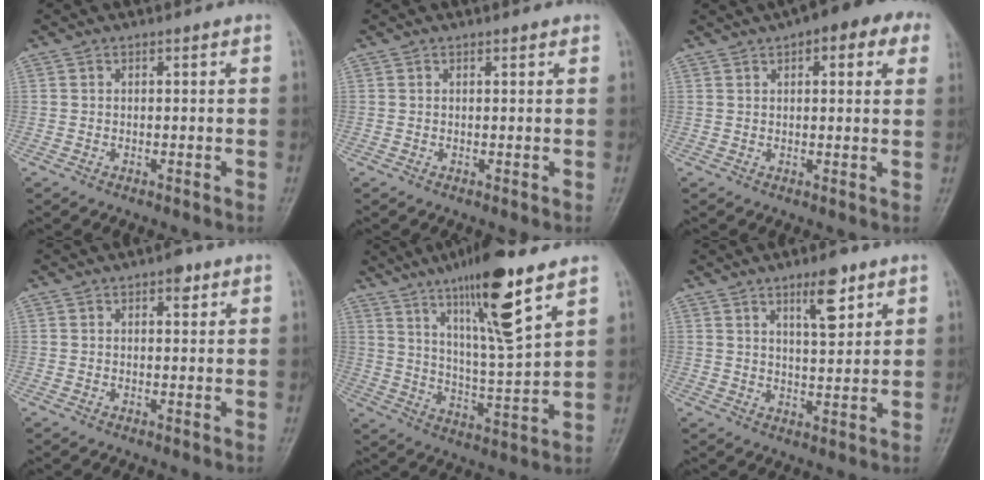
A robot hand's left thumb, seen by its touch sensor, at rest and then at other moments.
{"total": 0.9, "force": [0.7, 0.3, 0.4], "torque": [-0.007, -0.003, 0.008]}
{"total": 11.2, "force": [5.8, 4.2, 8.7], "torque": [-0.084, 0.013, 0.066]}
{"total": 2.5, "force": [1.4, 1.1, 1.7], "torque": [-0.016, -0.004, 0.017]}
{"total": 16.3, "force": [9.9, 2.0, 12.8], "torque": [-0.214, -0.053, 0.175]}
{"total": 7.1, "force": [4.2, 2.2, 5.3], "torque": [-0.073, -0.028, 0.067]}